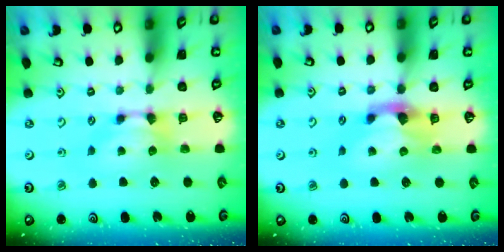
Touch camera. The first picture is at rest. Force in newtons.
{"total": 2.3, "press": 2.1, "slide": 0.8}